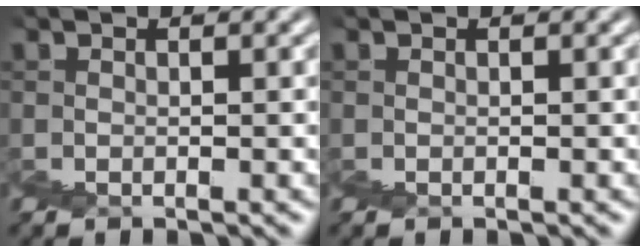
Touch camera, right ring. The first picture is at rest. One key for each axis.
{"total": 0.0}